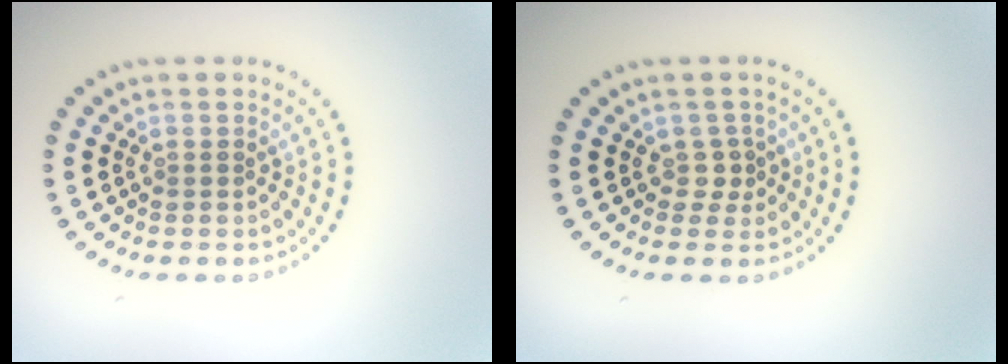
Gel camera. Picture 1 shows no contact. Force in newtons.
{"total": 1.1, "press": 0.8, "slide": 0.8}